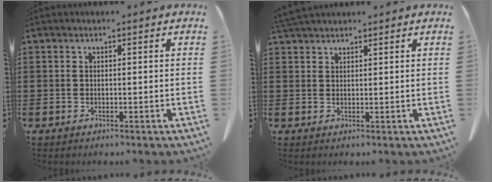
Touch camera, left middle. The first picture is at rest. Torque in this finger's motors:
{"motor_torque": [0.40, 0.19, 0.11, 0.04]}